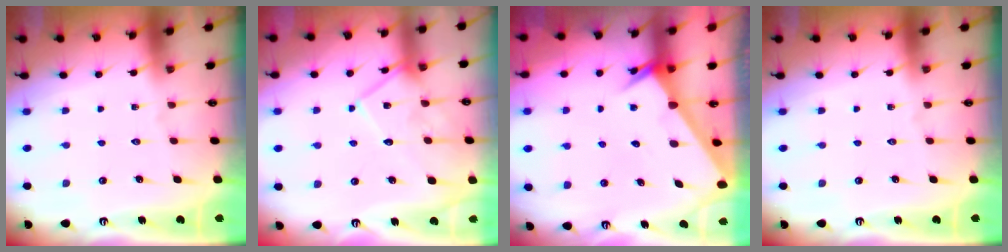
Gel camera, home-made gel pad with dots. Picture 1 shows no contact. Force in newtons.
{"total": 11.9, "press": 11.9, "slide": 0.9}
{"total": 2.5, "press": 2.5, "slide": 0.1}
{"total": 0.0}